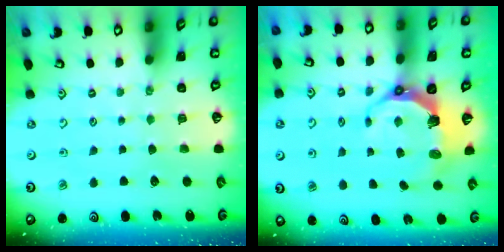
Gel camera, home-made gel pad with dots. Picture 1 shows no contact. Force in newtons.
{"total": 8.7, "press": 7.0, "slide": 5.2}